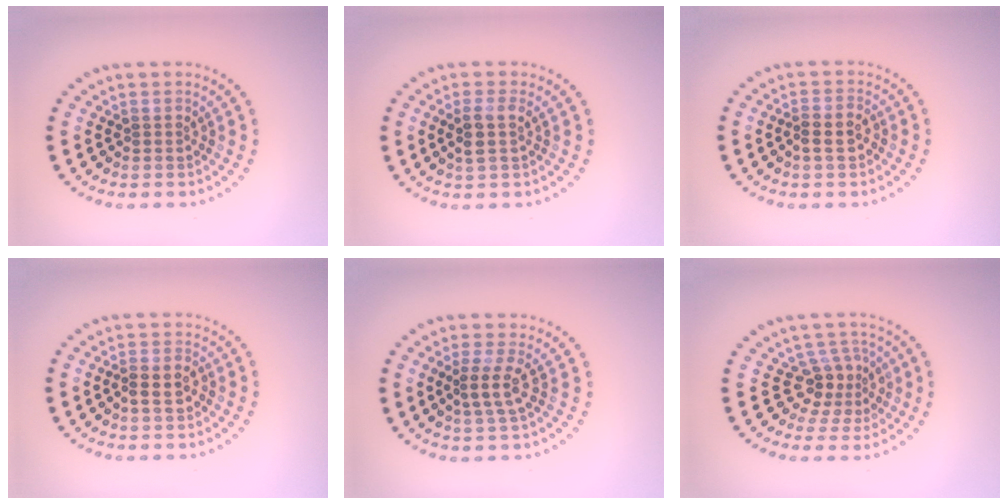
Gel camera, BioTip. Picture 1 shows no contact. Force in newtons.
{"total": 1.9, "press": 1.7, "slide": 0.8}
{"total": 2.3, "press": 2.2, "slide": 0.7}
{"total": 2.3, "press": 2.2, "slide": 0.7}
{"total": 2.5, "press": 2.0, "slide": 1.5}
{"total": 3.0, "press": 2.3, "slide": 1.9}